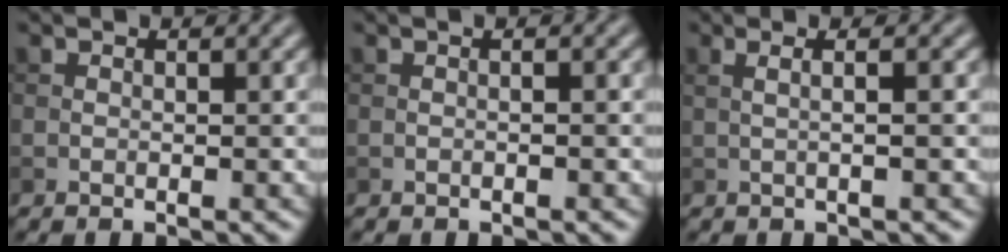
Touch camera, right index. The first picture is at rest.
{"total": 1.0, "force": [0.1, 0.3, 0.9], "torque": [-0.009, -0.008, -0.004]}
{"total": 3.1, "force": [0.9, 1.3, 2.7], "torque": [-0.021, 0.011, -0.014]}